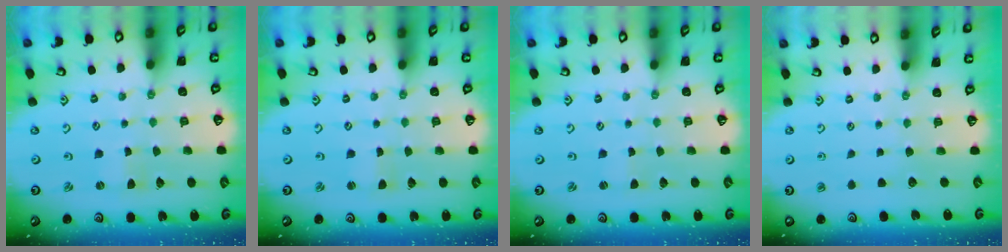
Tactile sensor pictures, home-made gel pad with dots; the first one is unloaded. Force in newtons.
{"total": 0.7, "press": 0.7, "slide": 0.1}
{"total": 0.0}
{"total": 0.0}